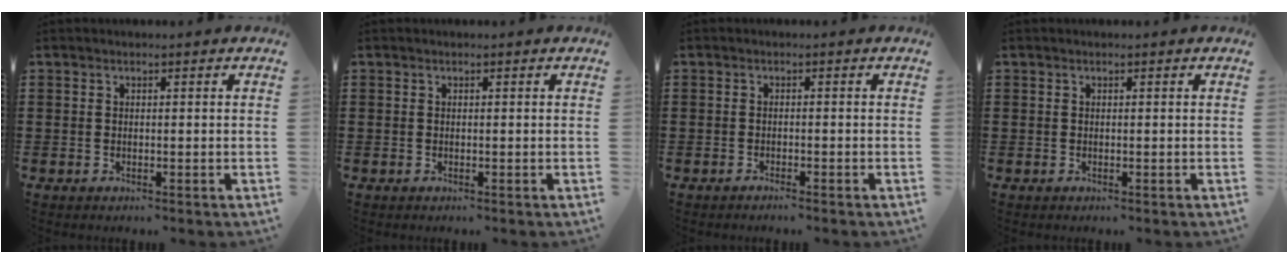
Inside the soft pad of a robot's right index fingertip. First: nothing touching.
{"total": 0.0}
{"total": 0.9, "force": [-0.8, -0.2, 0.3], "torque": [-0.007, -0.003, -0.015]}
{"total": 0.0}